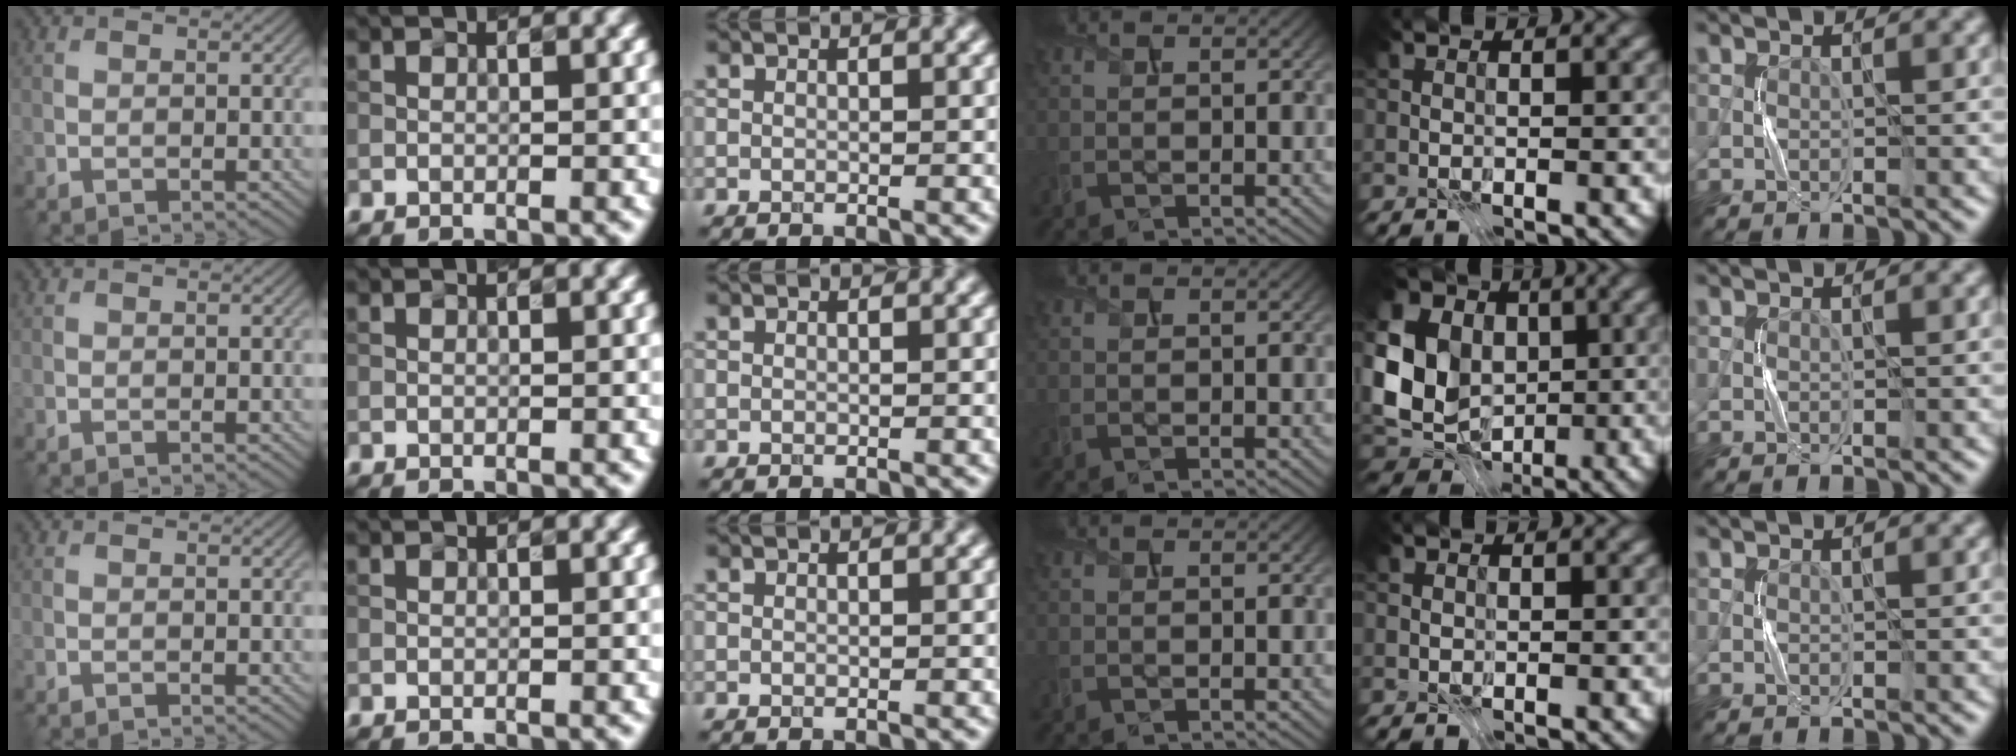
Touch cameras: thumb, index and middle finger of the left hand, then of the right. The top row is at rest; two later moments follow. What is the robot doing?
{"motion": "press", "object": "calculator"}